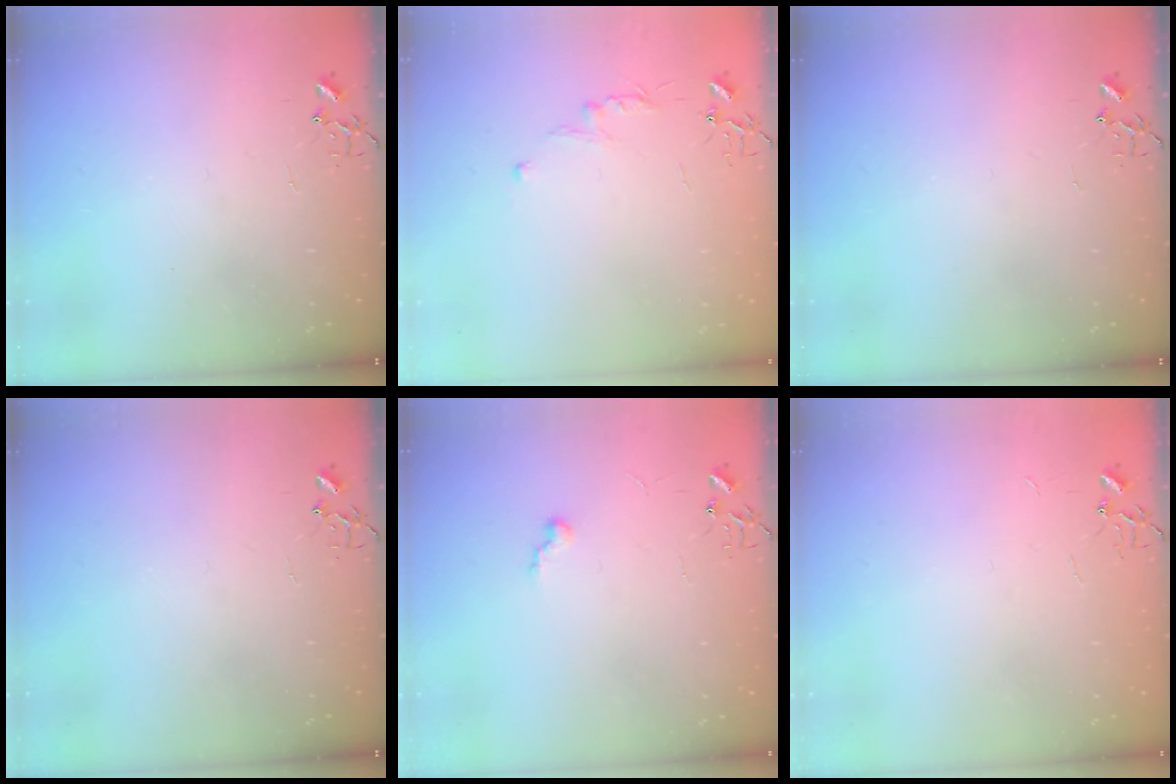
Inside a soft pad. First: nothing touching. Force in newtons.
{"total": 5.5, "press": 5.5, "slide": 0.6}
{"total": 0.0}
{"total": 0.0}
{"total": 5.3, "press": 5.3, "slide": 0.5}
{"total": 1.8, "press": 1.8, "slide": 0.2}